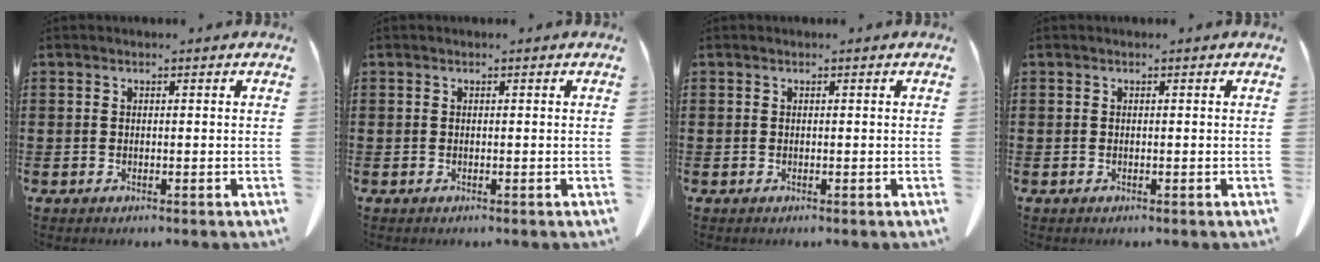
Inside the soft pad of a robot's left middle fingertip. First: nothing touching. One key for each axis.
{"total": 0.0}
{"total": 0.0}
{"total": 0.0}